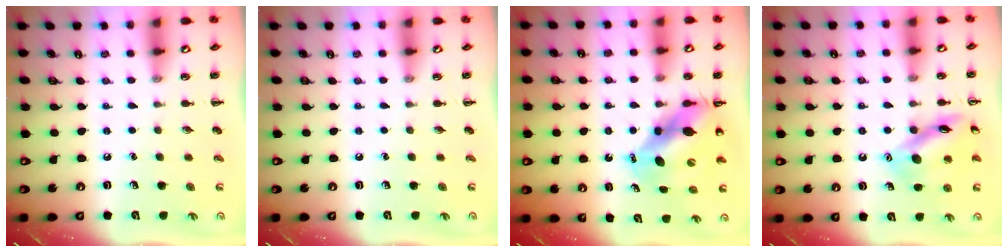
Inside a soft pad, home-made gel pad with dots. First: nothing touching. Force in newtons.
{"total": 0.0}
{"total": 10.6, "press": 10.2, "slide": 3.0}
{"total": 14.1, "press": 14.1, "slide": 1.2}